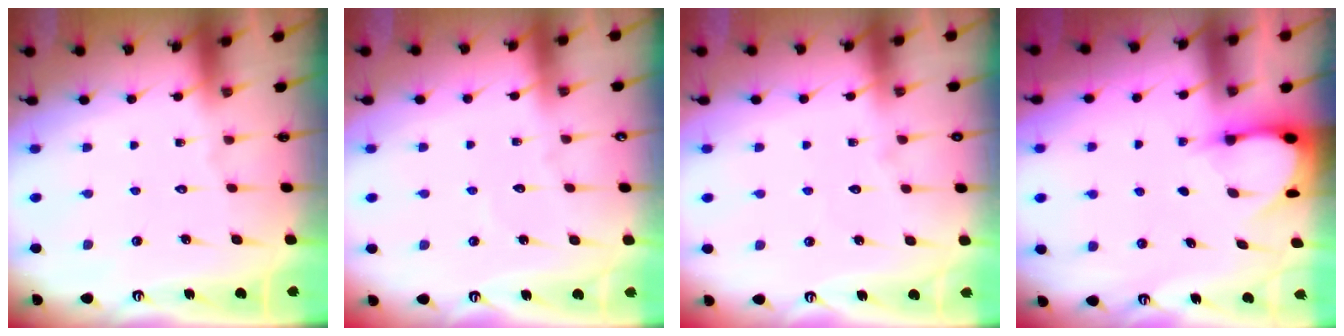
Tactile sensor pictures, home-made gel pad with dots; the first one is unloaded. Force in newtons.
{"total": 2.9, "press": 2.9, "slide": 0.2}
{"total": 3.8, "press": 3.8, "slide": 0.4}
{"total": 3.1, "press": 3.1, "slide": 0.3}